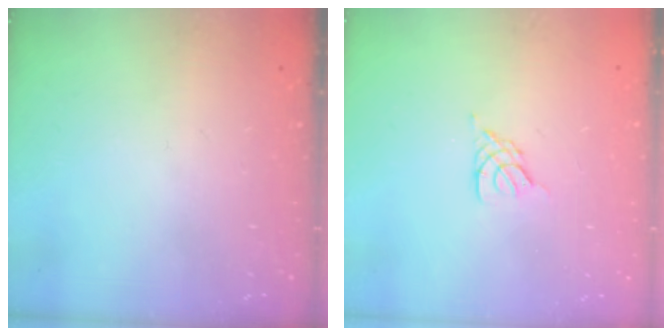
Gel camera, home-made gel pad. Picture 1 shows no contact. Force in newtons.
{"total": 2.3, "press": 2.3, "slide": 0.5}